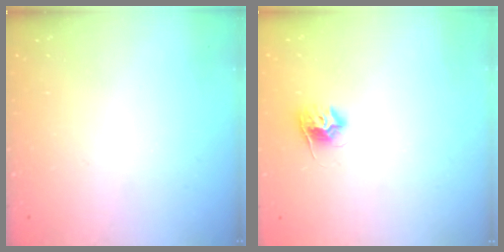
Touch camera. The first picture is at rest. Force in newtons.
{"total": 8.3, "press": 8.2, "slide": 0.6}